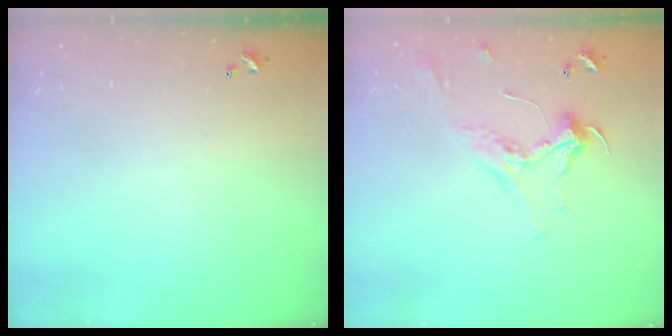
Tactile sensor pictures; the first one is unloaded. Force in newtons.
{"total": 2.4, "press": 2.3, "slide": 0.8}